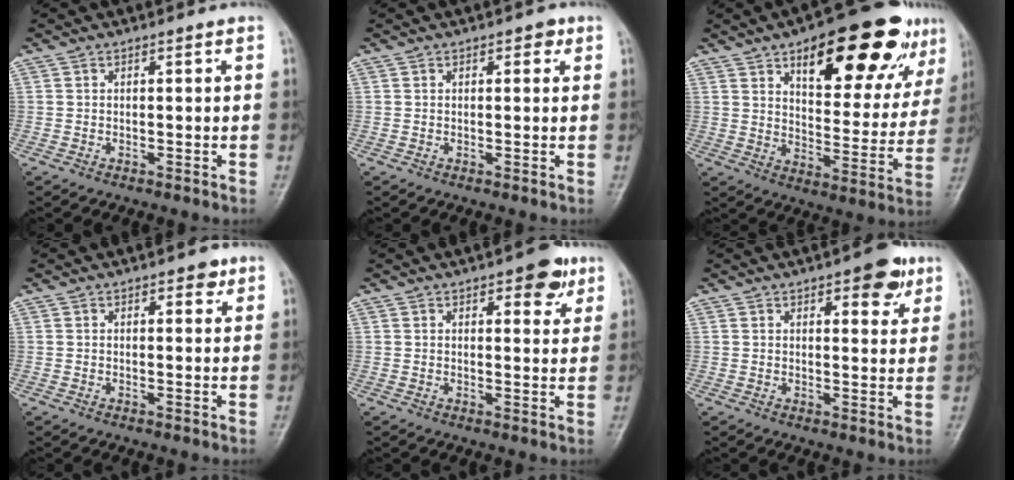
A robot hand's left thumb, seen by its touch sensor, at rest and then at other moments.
{"total": 2.0, "force": [0.9, 1.2, 1.3], "torque": [-0.004, 0.000, 0.009]}
{"total": 24.1, "force": [13.5, 9.8, 17.5], "torque": [-0.193, -0.034, 0.198]}
{"total": 2.6, "force": [1.5, 1.3, 1.6], "torque": [-0.007, -0.004, 0.017]}
{"total": 6.5, "force": [3.7, 2.9, 4.6], "torque": [-0.034, -0.014, 0.040]}
{"total": 7.5, "force": [4.2, 3.1, 5.4], "torque": [-0.044, -0.016, 0.048]}